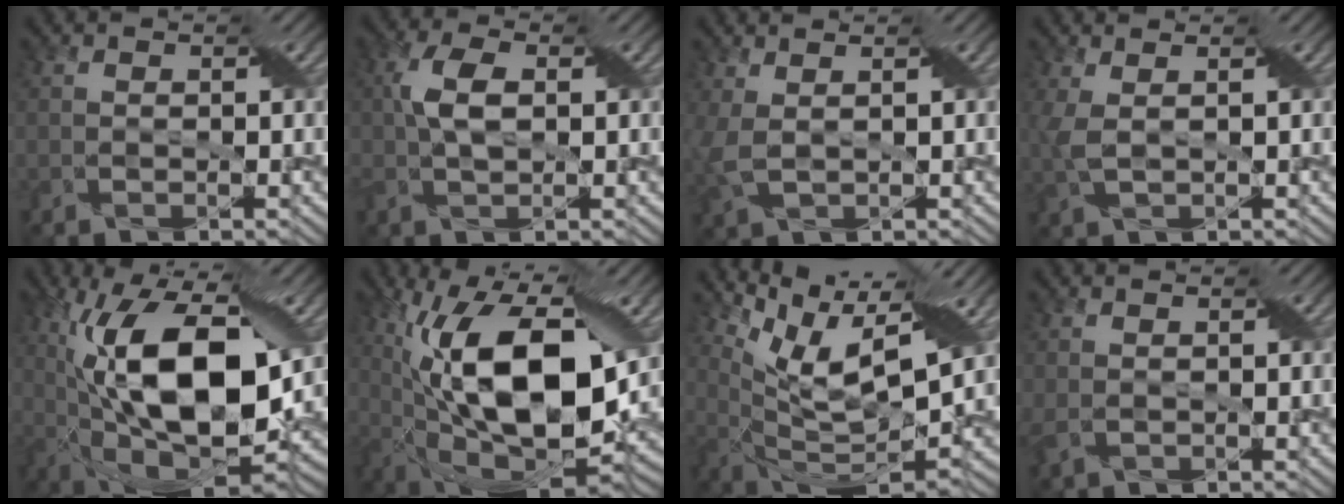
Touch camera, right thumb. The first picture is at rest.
{"total": 4.5, "force": [0.4, 2.4, 3.8], "torque": [-0.088, 0.006, 0.009]}
{"total": 3.1, "force": [1.1, 1.5, 2.5], "torque": [-0.071, 0.002, 0.025]}
{"total": 2.6, "force": [0.8, 1.0, 2.2], "torque": [-0.061, 0.005, 0.018]}
{"total": 17.0, "force": [2.0, 8.7, 14.5], "torque": [-0.264, 0.000, 0.031]}
{"total": 18.8, "force": [2.5, 9.6, 16.0], "torque": [-0.281, 0.003, 0.036]}
{"total": 12.1, "force": [6.7, 4.1, 9.2], "torque": [-0.194, -0.006, 0.133]}
{"total": 1.3, "force": [0.6, 0.6, 1.1], "torque": [-0.029, -0.001, 0.014]}